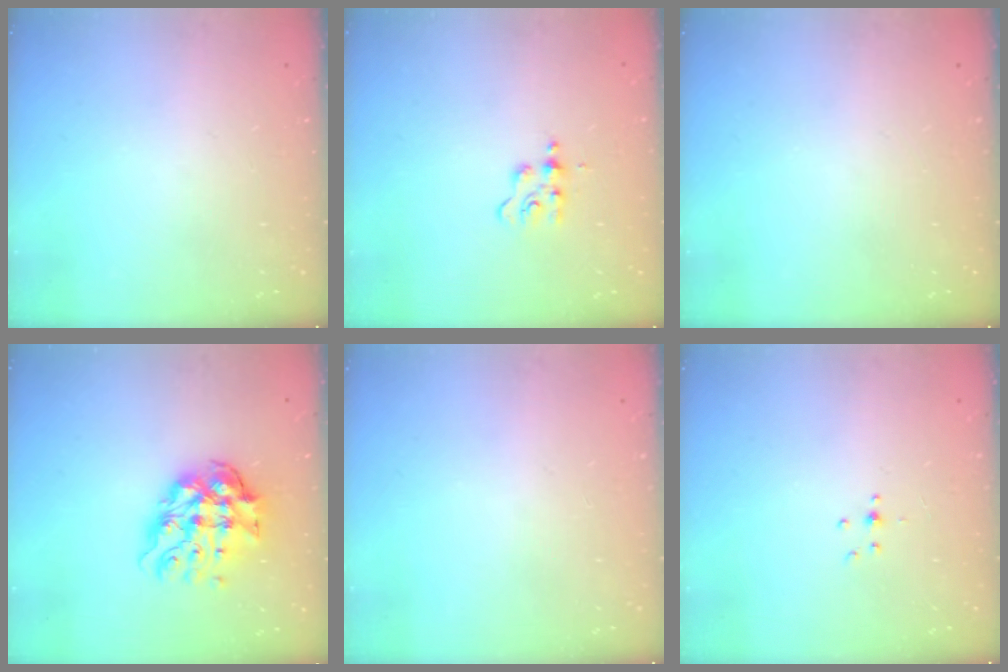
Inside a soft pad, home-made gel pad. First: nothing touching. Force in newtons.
{"total": 4.4, "press": 4.3, "slide": 0.9}
{"total": 0.0}
{"total": 13.1, "press": 13.0, "slide": 1.5}
{"total": 0.7, "press": 0.7, "slide": 0.2}
{"total": 3.0, "press": 2.8, "slide": 1.1}